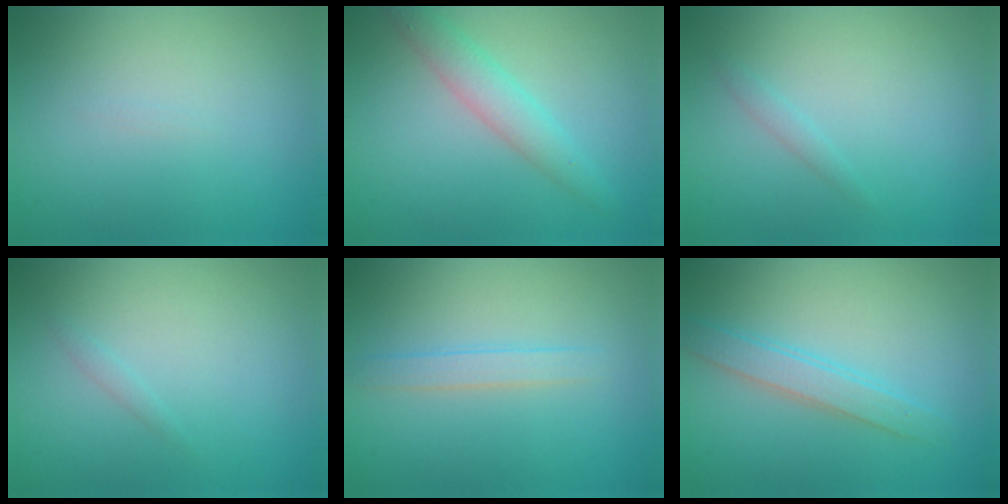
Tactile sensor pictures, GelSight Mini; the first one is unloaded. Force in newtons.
{"total": 2.9, "press": 2.9, "slide": 0.1}
{"total": 0.9, "press": 0.9, "slide": 0.1}
{"total": 0.5, "press": 0.5, "slide": 0.0}
{"total": 1.7, "press": 1.7, "slide": 0.1}
{"total": 2.5, "press": 2.5, "slide": 0.2}